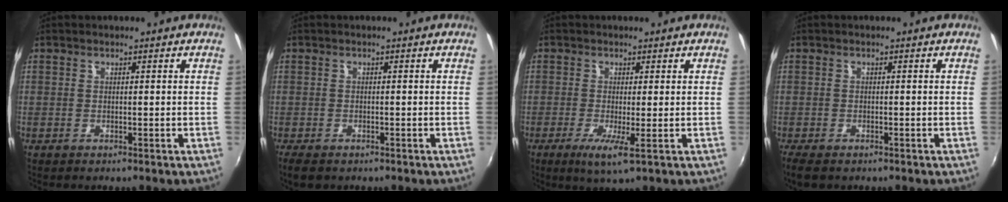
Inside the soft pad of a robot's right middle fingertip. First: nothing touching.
{"total": 3.7, "force": [-2.5, 1.7, 2.1], "torque": [-0.047, -0.017, -0.043]}
{"total": 4.2, "force": [-1.3, 0.0, 4.0], "torque": [-0.086, -0.016, -0.026]}
{"total": 4.0, "force": [-2.8, 1.6, 2.3], "torque": [-0.054, -0.018, -0.049]}